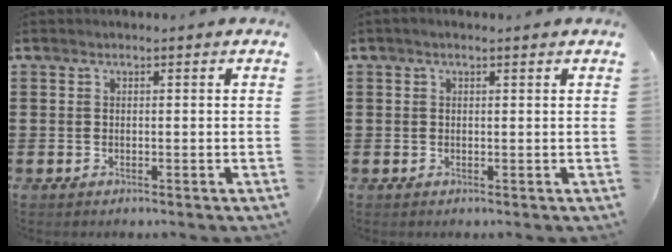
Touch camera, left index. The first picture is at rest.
{"total": 0.7, "force": [0.3, 0.1, 0.6], "torque": [-0.011, 0.001, 0.006]}